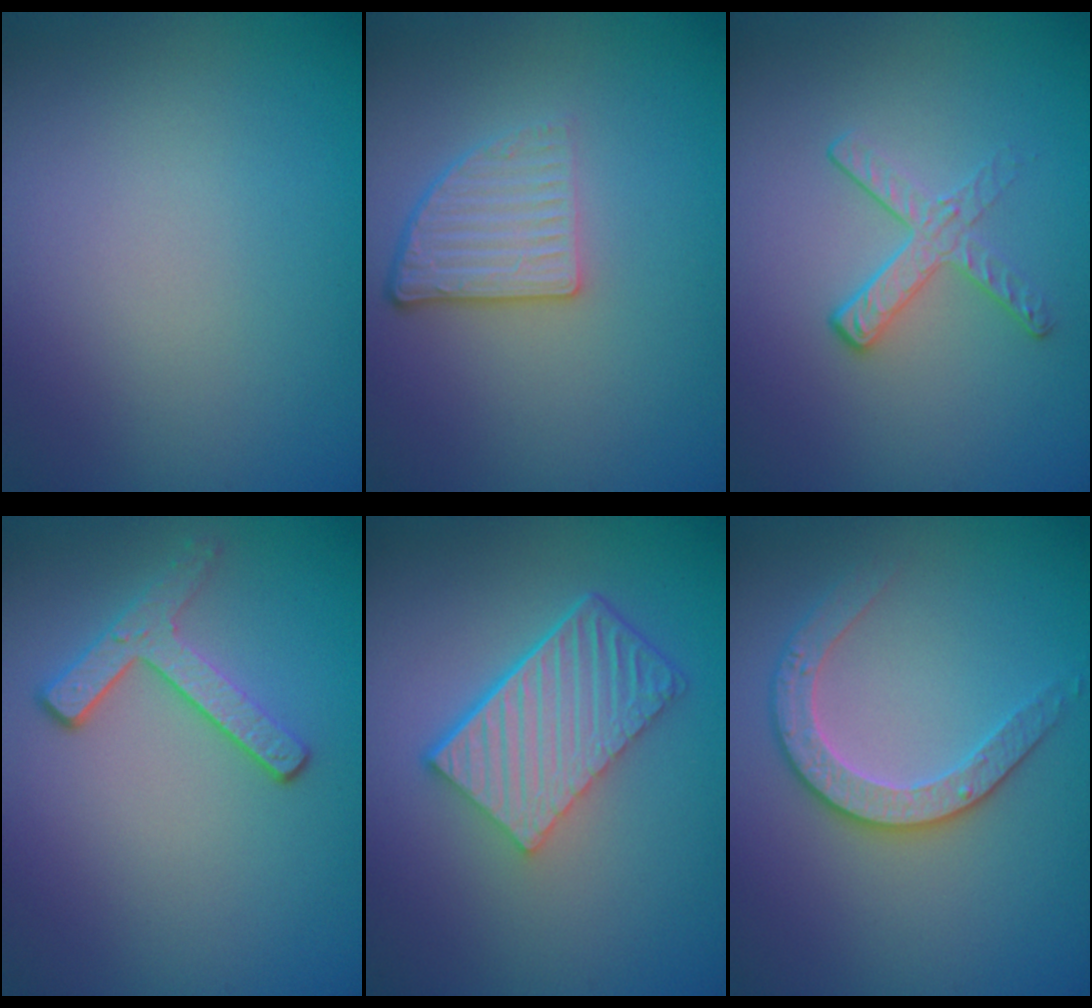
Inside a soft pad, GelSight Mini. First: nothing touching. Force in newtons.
{"total": 3.0, "press": 2.3, "slide": 1.8}
{"total": 2.1, "press": 1.4, "slide": 1.6}
{"total": 2.7, "press": 2.3, "slide": 1.3}
{"total": 6.0, "press": 4.1, "slide": 4.4}
{"total": 2.9, "press": 2.9, "slide": 0.7}